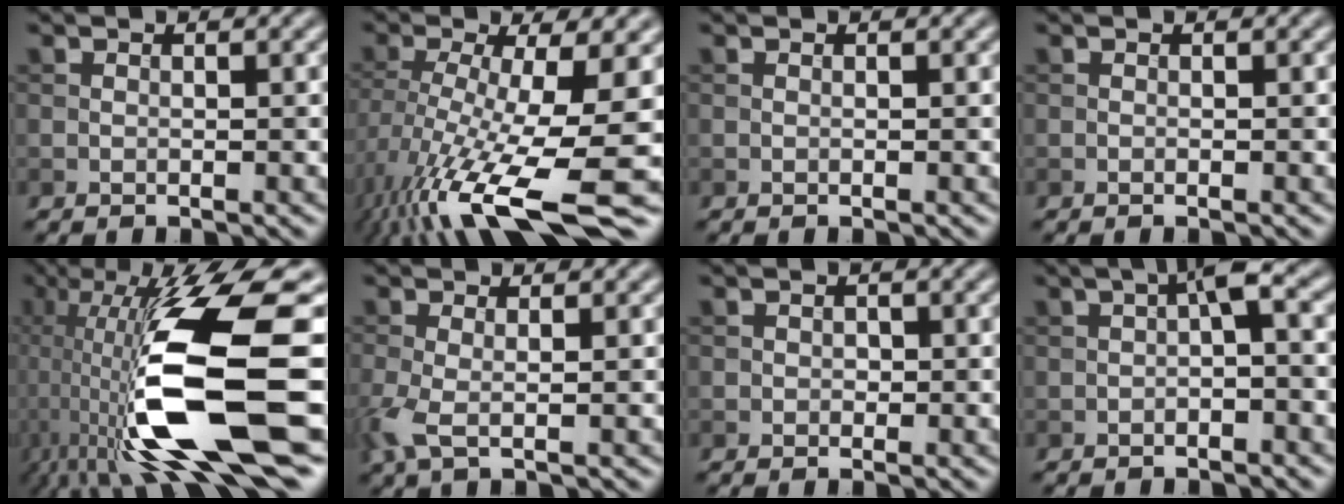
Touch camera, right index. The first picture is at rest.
{"total": 14.6, "force": [-6.5, 3.5, 12.6], "torque": [-0.247, -0.017, -0.103]}
{"total": 0.0}
{"total": 0.0}
{"total": 16.1, "force": [-1.6, 4.7, 15.4], "torque": [-0.290, 0.001, -0.026]}
{"total": 3.1, "force": [-0.7, 1.1, 2.8], "torque": [-0.077, -0.008, -0.019]}
{"total": 0.7, "force": [0.0, 0.7, 0.2], "torque": [0.001, -0.004, -0.003]}
{"total": 2.6, "force": [-0.2, 0.5, 2.5], "torque": [-0.040, 0.011, -0.006]}